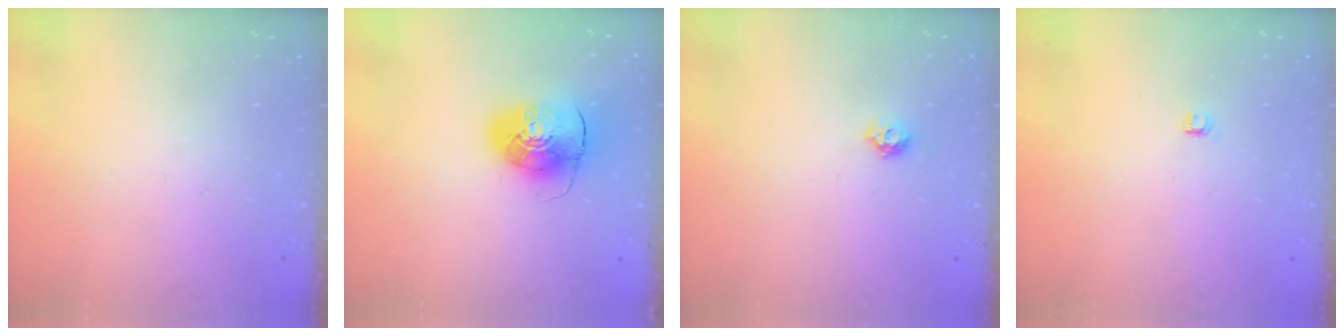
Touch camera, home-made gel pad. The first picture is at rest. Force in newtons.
{"total": 9.9, "press": 9.8, "slide": 1.6}
{"total": 6.1, "press": 6.0, "slide": 0.9}
{"total": 2.8, "press": 2.8, "slide": 0.4}